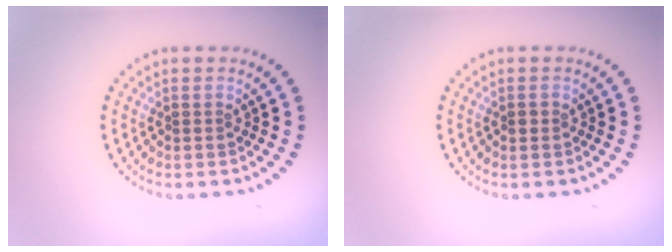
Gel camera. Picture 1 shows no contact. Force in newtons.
{"total": 0.7, "press": 0.7, "slide": 0.1}